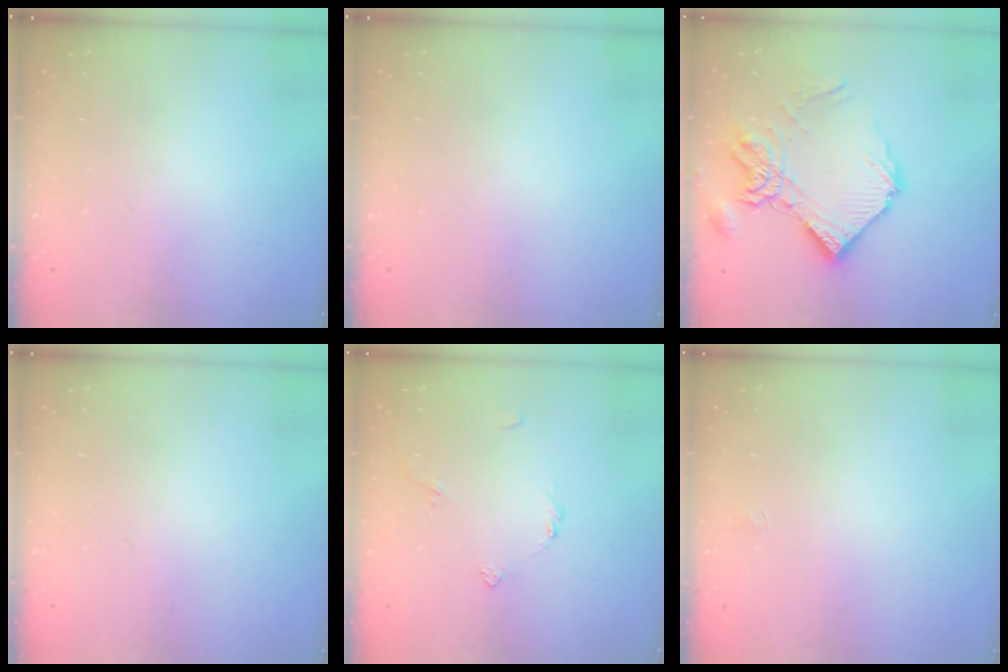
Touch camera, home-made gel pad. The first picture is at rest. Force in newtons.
{"total": 0.0}
{"total": 17.1, "press": 17.0, "slide": 1.8}
{"total": 2.0, "press": 2.0, "slide": 0.1}
{"total": 3.4, "press": 3.4, "slide": 0.5}
{"total": 1.3, "press": 1.2, "slide": 0.2}